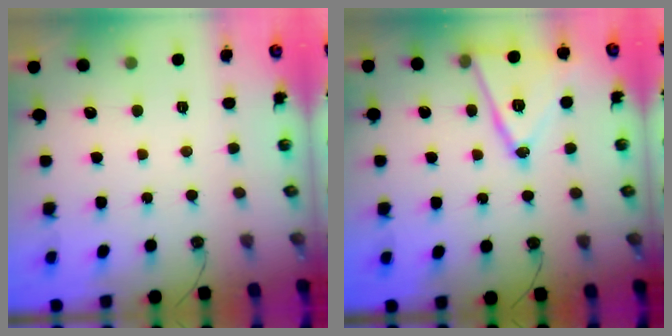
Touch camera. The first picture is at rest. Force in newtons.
{"total": 16.4, "press": 16.1, "slide": 3.3}